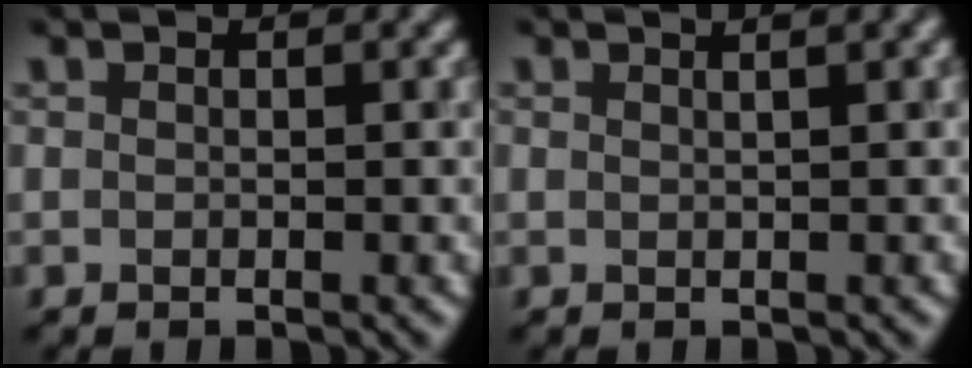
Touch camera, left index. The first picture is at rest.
{"total": 2.5, "force": [1.2, 0.9, 2.0], "torque": [-0.012, 0.010, 0.005]}